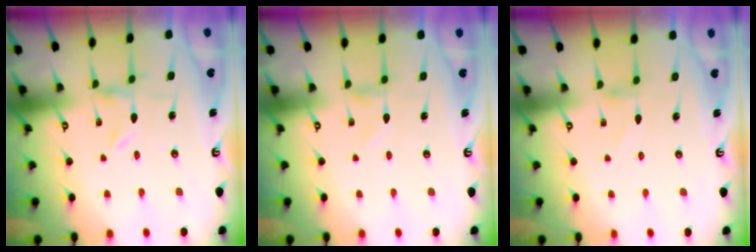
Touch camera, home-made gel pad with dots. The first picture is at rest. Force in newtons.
{"total": 0.0}
{"total": 1.7, "press": 1.6, "slide": 0.3}